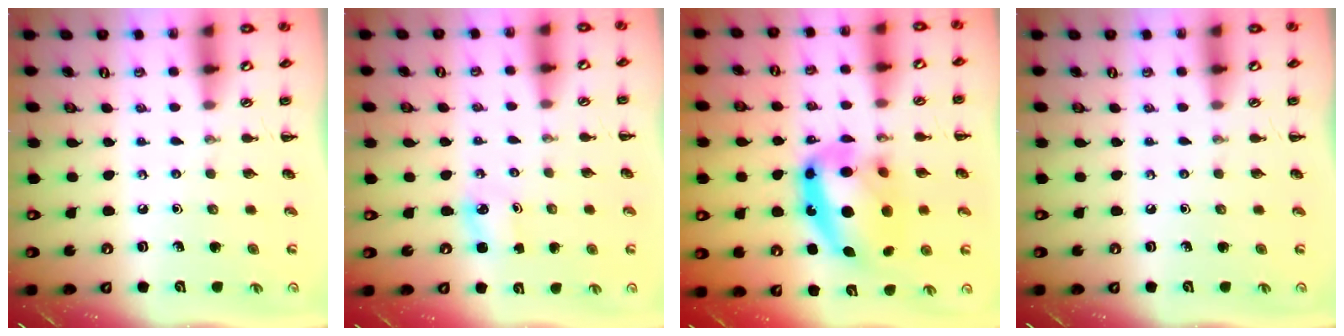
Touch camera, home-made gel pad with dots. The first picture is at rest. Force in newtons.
{"total": 1.9, "press": 1.8, "slide": 0.3}
{"total": 17.8, "press": 17.2, "slide": 4.5}
{"total": 0.0}